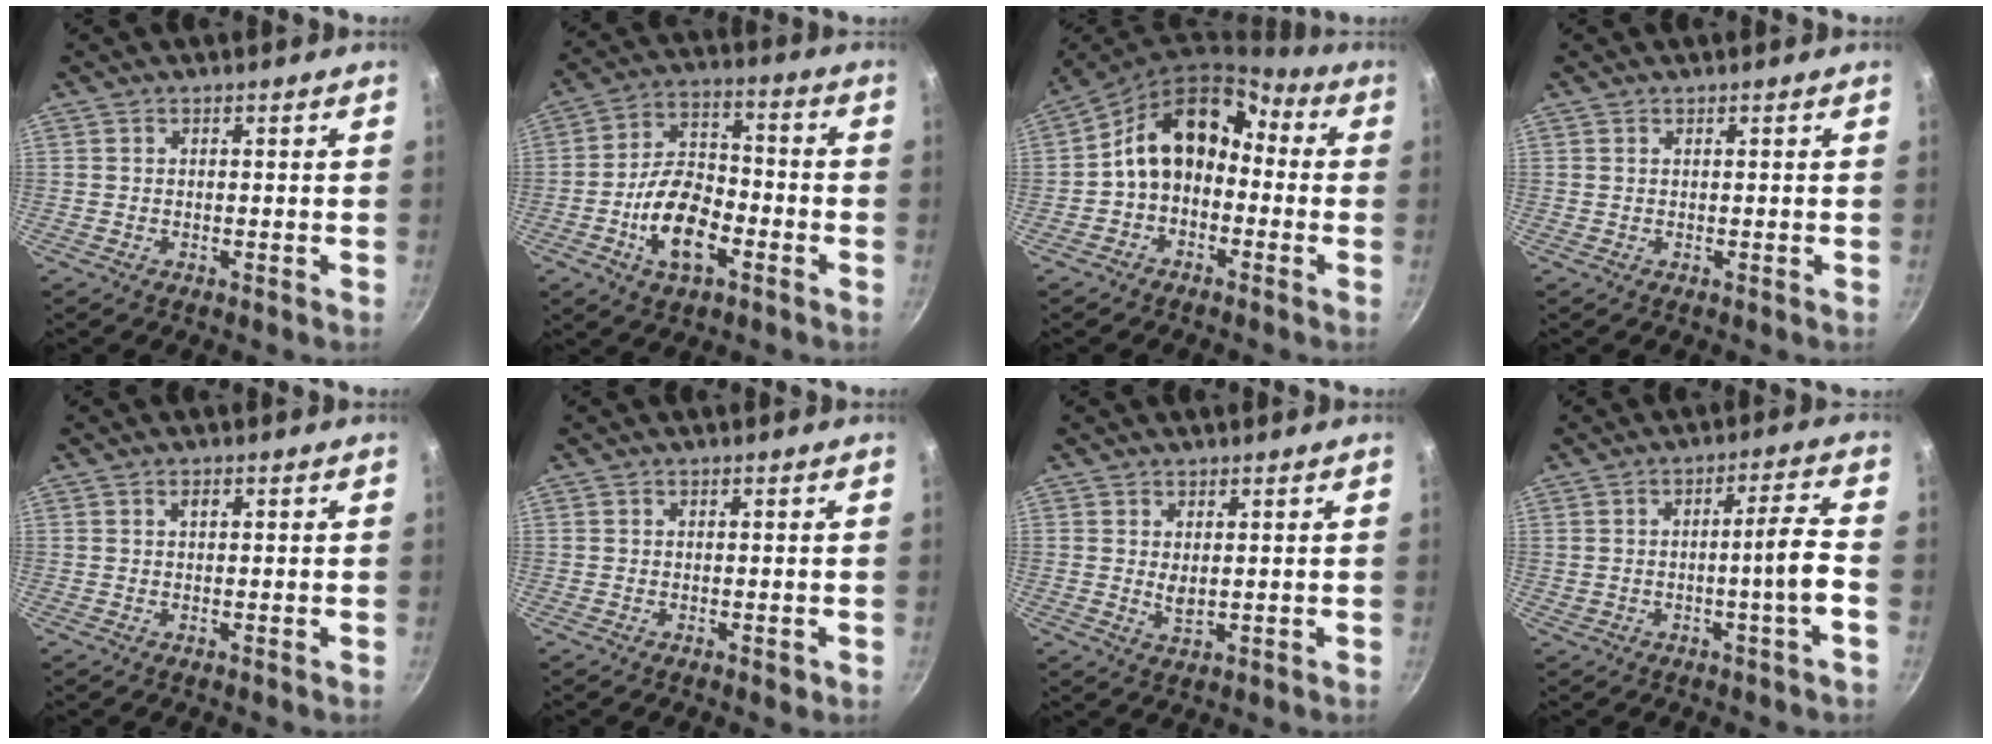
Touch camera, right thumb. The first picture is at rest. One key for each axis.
{"total": 13.3, "fx": -4.8, "fy": 7.3, "fz": 10.0, "tx": -0.164, "ty": 0.039, "tz": -0.092}
{"total": 12.5, "fx": -1.1, "fy": 9.4, "fz": 8.2, "tx": -0.100, "ty": 0.064, "tz": -0.037}
{"total": 0.0}
{"total": 1.1, "fx": 0.4, "fy": 0.6, "fz": 0.8, "tx": -0.011, "ty": 0.001, "tz": 0.005}
{"total": 1.0, "fx": -0.3, "fy": 0.5, "fz": 0.8, "tx": -0.011, "ty": 0.000, "tz": -0.004}
{"total": 2.5, "fx": 0.7, "fy": 1.2, "fz": 2.1, "tx": -0.036, "ty": -0.008, "tz": 0.016}
{"total": 6.9, "fx": -1.8, "fy": -0.4, "fz": 6.6, "tx": -0.102, "ty": 0.023, "tz": -0.023}